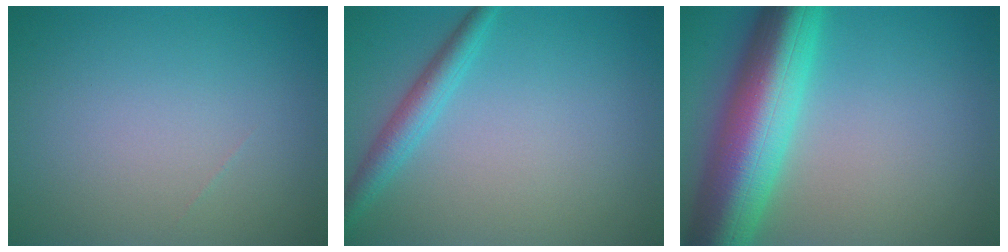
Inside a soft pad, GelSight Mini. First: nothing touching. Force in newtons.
{"total": 2.7, "press": 2.7, "slide": 0.1}
{"total": 11.7, "press": 11.7, "slide": 0.2}